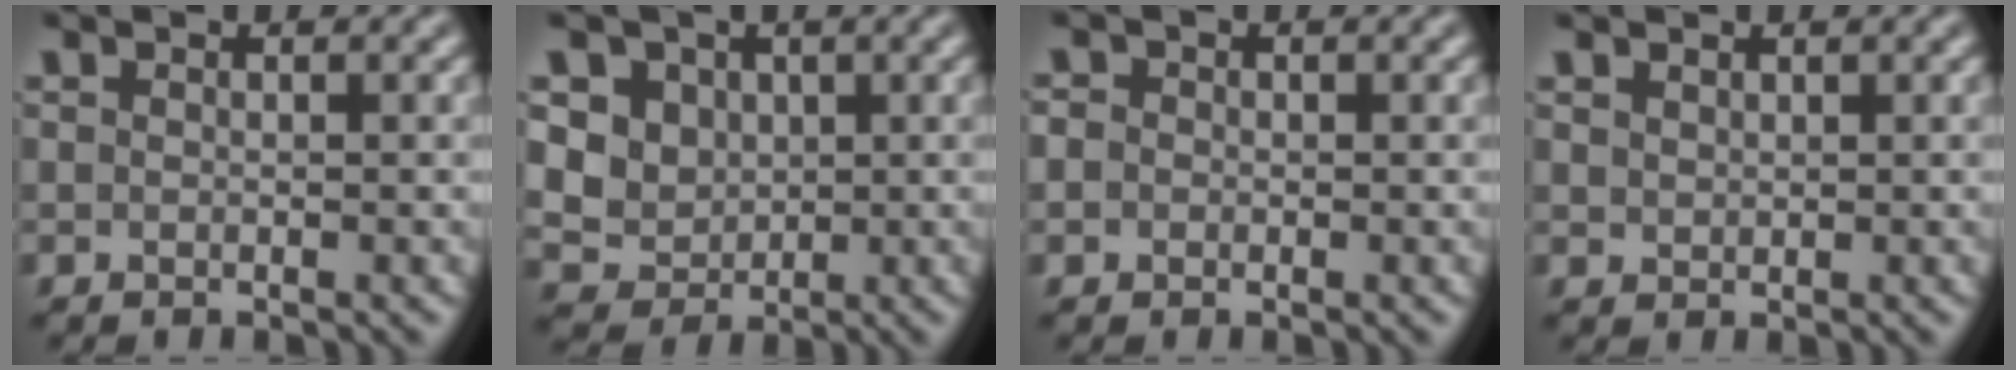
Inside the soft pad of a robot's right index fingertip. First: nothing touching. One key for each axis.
{"total": 9.9, "fx": 0.6, "fy": 9.1, "fz": 3.8, "tx": -0.119, "ty": -0.039, "tz": 0.016}
{"total": 2.1, "fx": -0.3, "fy": 2.0, "fz": 0.6, "tx": -0.020, "ty": -0.005, "tz": -0.009}
{"total": 1.1, "fx": 1.1, "fy": -0.3, "fz": 0.1, "tx": 0.004, "ty": -0.004, "tz": 0.034}